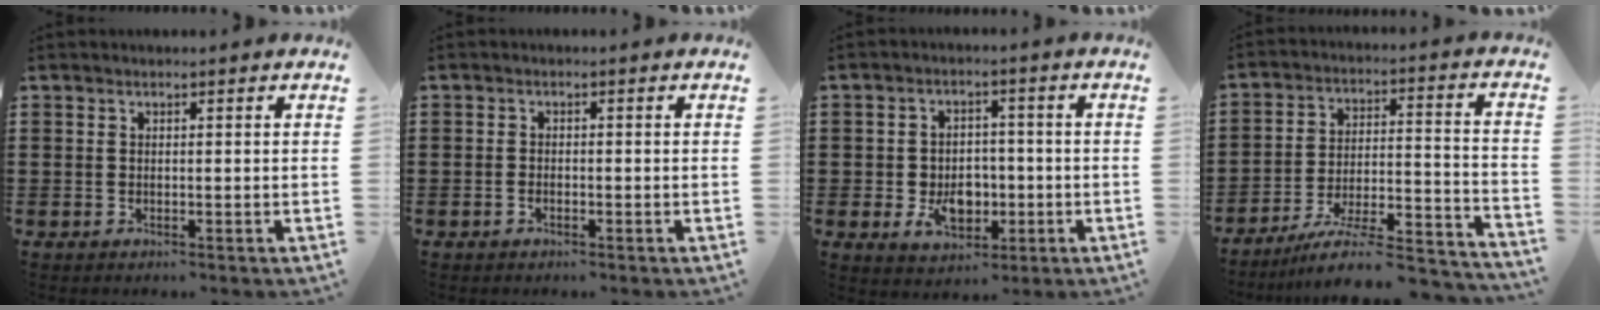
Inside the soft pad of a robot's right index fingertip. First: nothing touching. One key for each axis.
{"total": 0.9, "fx": -0.7, "fy": 0.4, "fz": 0.5, "tx": -0.012, "ty": -0.003, "tz": -0.013}
{"total": 6.4, "fx": -1.6, "fy": 4.6, "fz": 4.1, "tx": -0.068, "ty": 0.003, "tz": -0.030}
{"total": 8.4, "fx": -6.8, "fy": 1.1, "fz": 4.8, "tx": -0.078, "ty": 0.003, "tz": -0.133}